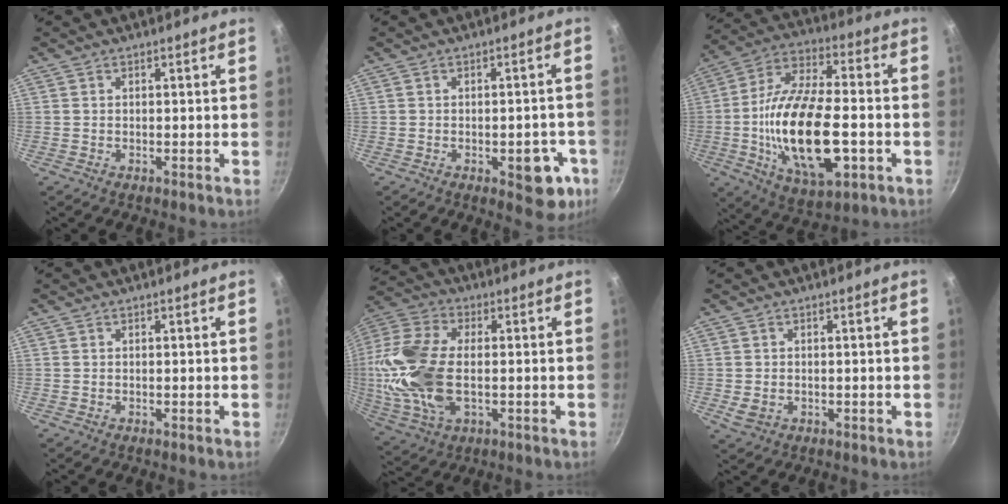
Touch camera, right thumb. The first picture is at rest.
{"total": 9.0, "force": [-3.1, 4.3, 7.2], "torque": [-0.048, 0.017, -0.035]}
{"total": 23.0, "force": [-4.4, 10.4, 20.0], "torque": [-0.364, 0.018, -0.079]}
{"total": 0.0}
{"total": 19.2, "force": [-0.5, 10.9, 15.8], "torque": [-0.331, 0.015, -0.014]}
{"total": 2.7, "force": [-0.4, 2.2, 1.5], "torque": [-0.028, -0.003, -0.004]}